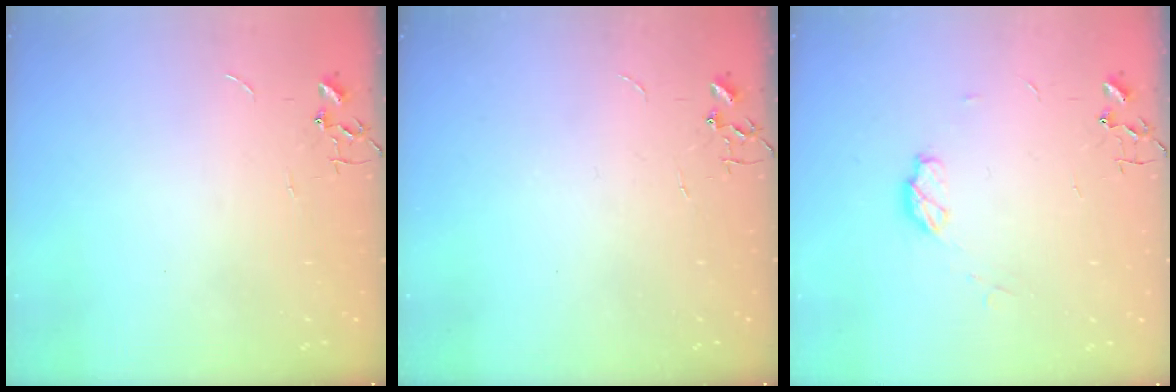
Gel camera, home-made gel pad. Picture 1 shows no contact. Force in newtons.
{"total": 0.0}
{"total": 6.3, "press": 6.2, "slide": 0.5}